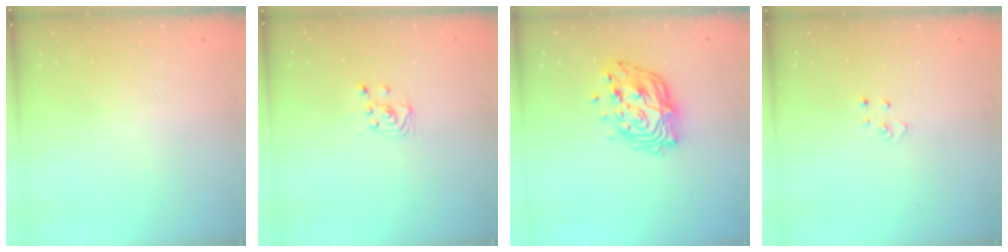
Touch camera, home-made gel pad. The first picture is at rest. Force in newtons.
{"total": 2.0, "press": 2.0, "slide": 0.2}
{"total": 14.3, "press": 14.2, "slide": 1.2}
{"total": 3.7, "press": 3.7, "slide": 0.3}